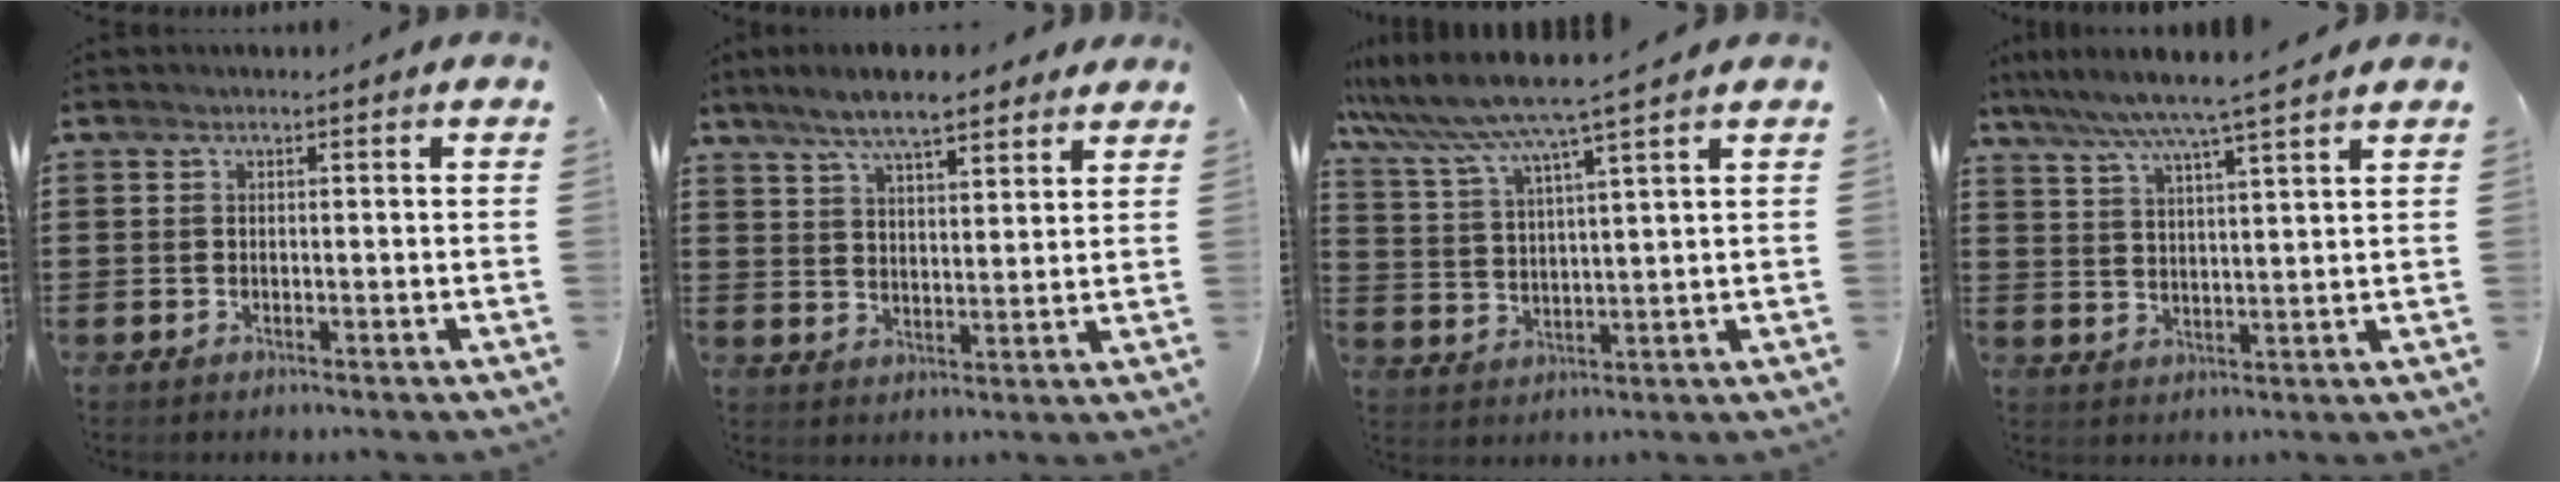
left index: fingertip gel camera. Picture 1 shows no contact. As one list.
[{"total": 7.4, "force": [6.2, 1.6, 3.8], "torque": [-0.092, -0.007, 0.112]}, {"total": 7.5, "force": [6.4, -1.1, 3.7], "torque": [-0.095, -0.037, 0.109]}, {"total": 6.2, "force": [5.3, -1.0, 3.0], "torque": [-0.077, -0.030, 0.090]}]